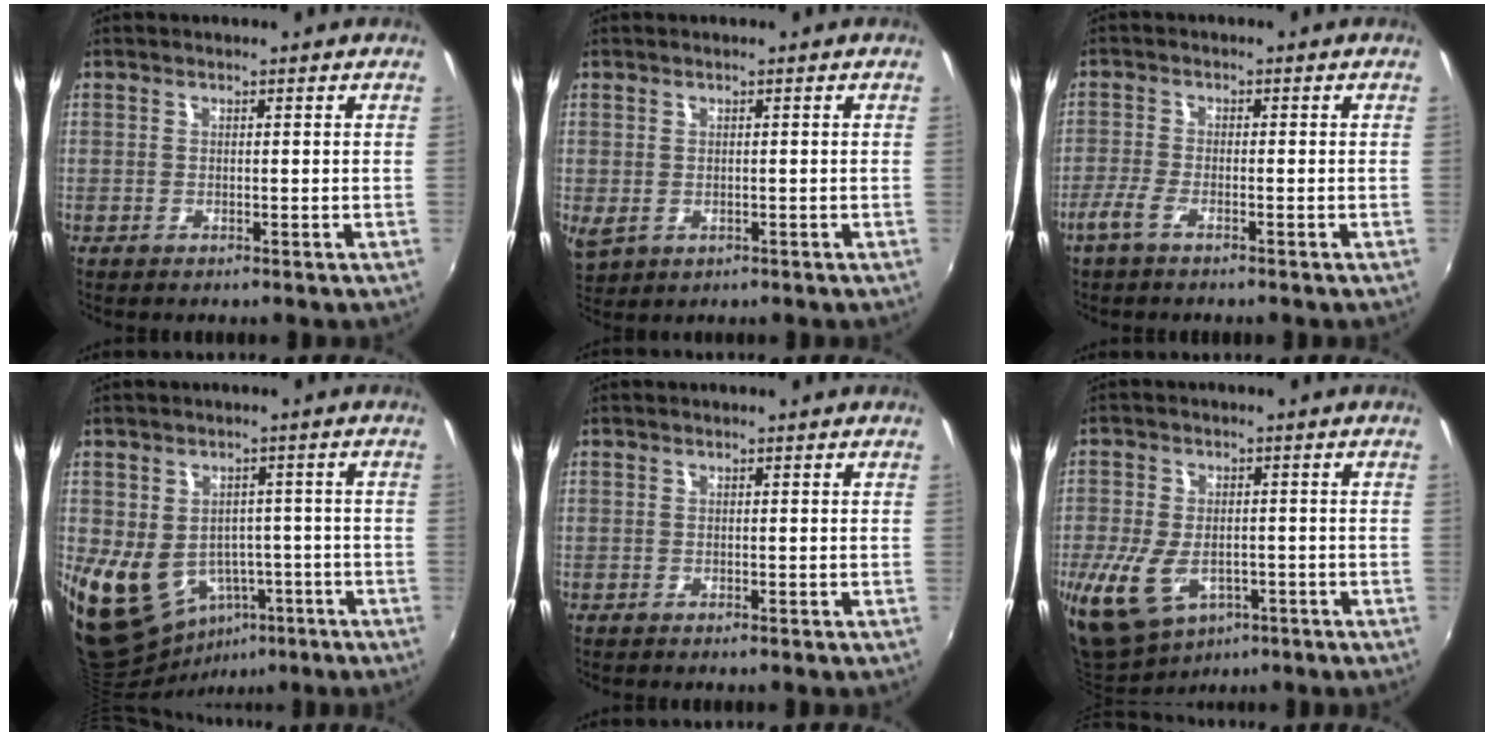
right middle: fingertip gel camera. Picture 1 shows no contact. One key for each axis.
{"total": 3.1, "fx": 0.1, "fy": 2.2, "fz": 2.2, "tx": -0.042, "ty": -0.009, "tz": 0.009}
{"total": 3.8, "fx": -2.6, "fy": 0.8, "fz": 2.6, "tx": -0.067, "ty": -0.007, "tz": -0.051}
{"total": 12.4, "fx": -3.5, "fy": 10.1, "fz": 6.3, "tx": -0.145, "ty": -0.004, "tz": -0.025}
{"total": 0.0}
{"total": 13.9, "fx": -5.0, "fy": 9.3, "fz": 9.1, "tx": -0.215, "ty": -0.032, "tz": -0.075}